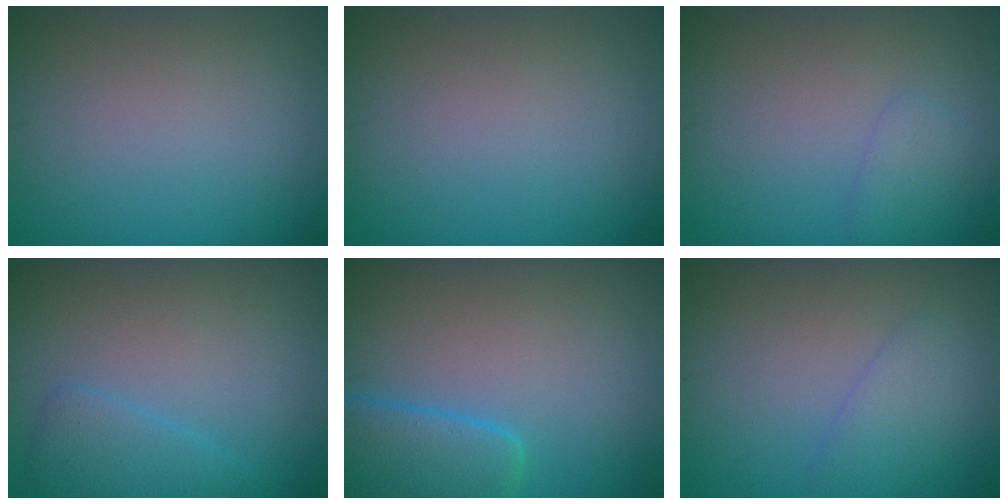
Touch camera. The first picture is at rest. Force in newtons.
{"total": 0.0}
{"total": 1.3, "press": 1.3, "slide": 0.0}
{"total": 2.4, "press": 2.4, "slide": 0.2}
{"total": 5.7, "press": 5.7, "slide": 0.5}
{"total": 2.0, "press": 2.0, "slide": 0.2}